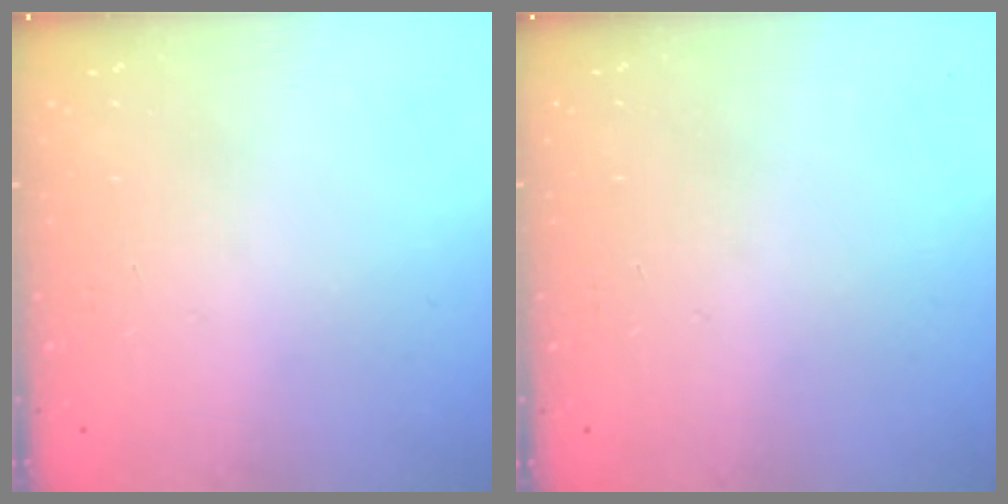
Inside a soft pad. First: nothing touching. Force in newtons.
{"total": 0.0}